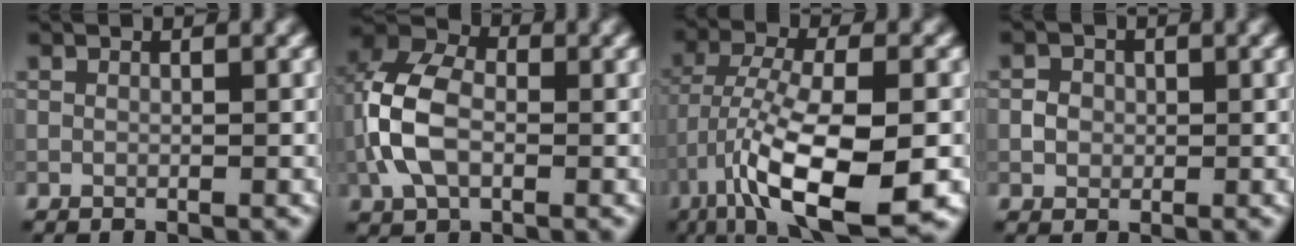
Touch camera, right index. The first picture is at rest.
{"total": 7.2, "force": [-1.0, 4.7, 5.4], "torque": [-0.130, 0.010, -0.032]}
{"total": 11.8, "force": [-5.1, 3.9, 9.8], "torque": [-0.183, -0.005, -0.091]}
{"total": 1.5, "force": [-0.1, 1.4, 0.5], "torque": [-0.003, -0.003, -0.004]}